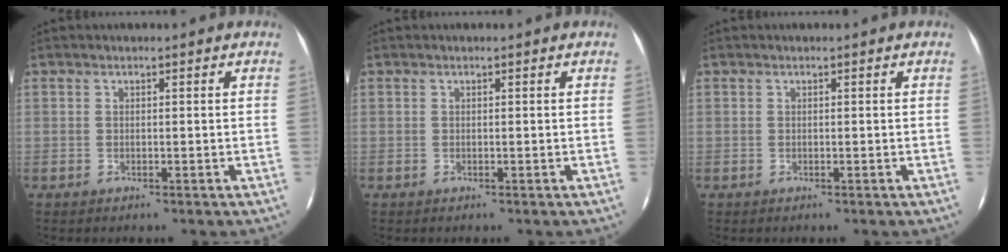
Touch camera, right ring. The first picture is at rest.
{"total": 0.0}
{"total": 0.0}